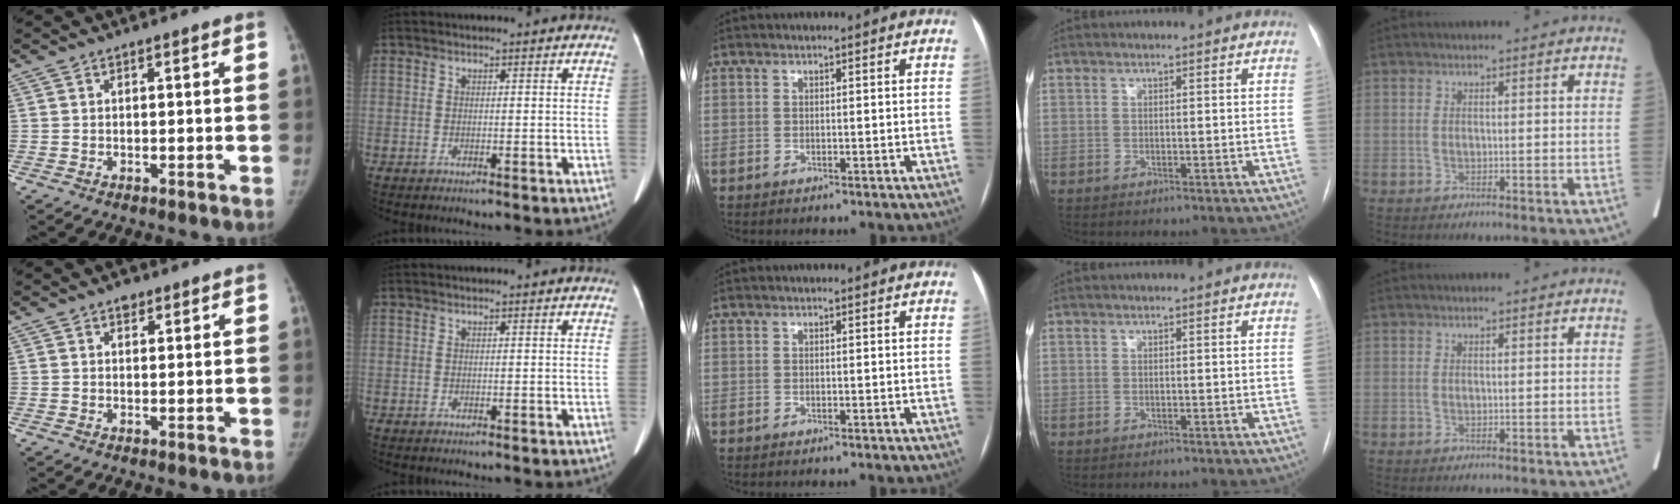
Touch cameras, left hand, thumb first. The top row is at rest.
{"thumb": {"total": 1.8, "force": [1.1, 1.2, 0.8], "torque": [0.001, -0.004, 0.014]}}